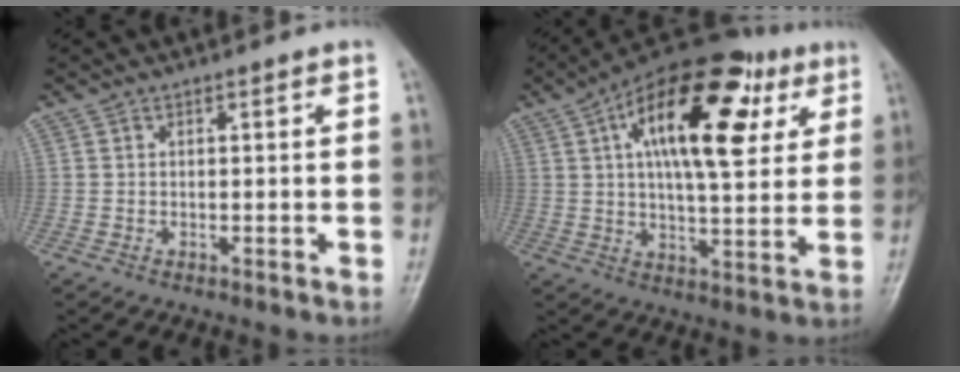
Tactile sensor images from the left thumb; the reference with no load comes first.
{"total": 22.9, "force": [7.9, 10.5, 18.8], "torque": [-0.267, 0.004, 0.111]}